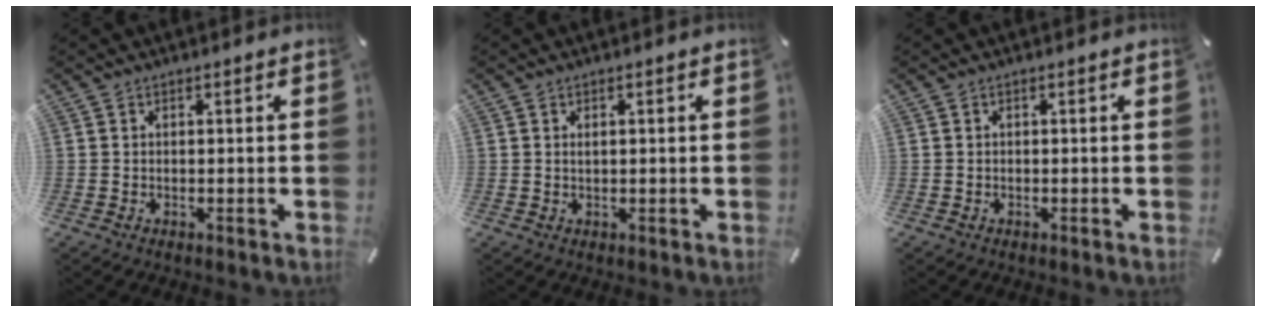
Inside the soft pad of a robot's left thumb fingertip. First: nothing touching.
{"total": 1.2, "force": [0.3, 0.5, 1.0], "torque": [-0.021, 0.003, 0.004]}
{"total": 0.0}